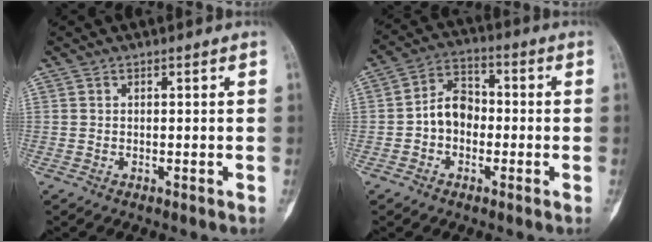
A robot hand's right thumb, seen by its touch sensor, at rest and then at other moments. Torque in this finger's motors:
{"motor_torque": [0.08, 0.09, 0.03, -0.02, 0.03]}